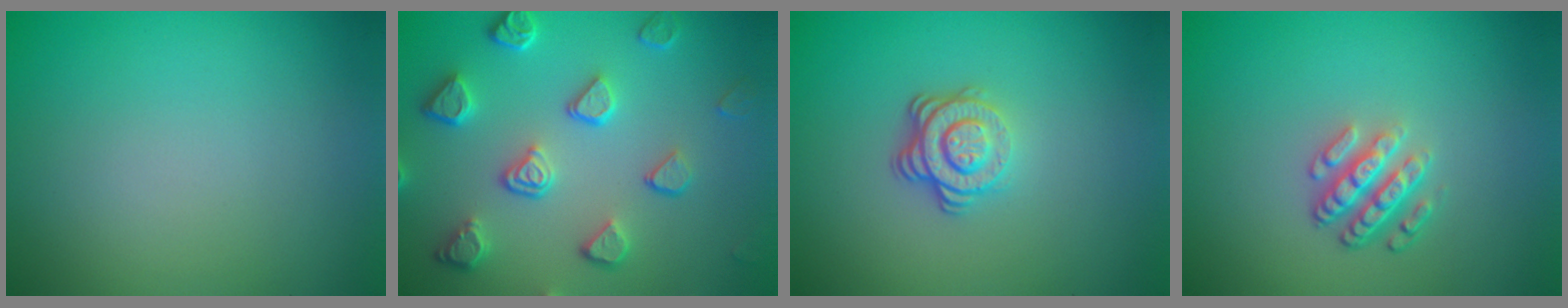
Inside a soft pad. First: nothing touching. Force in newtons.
{"total": 4.6, "press": 3.9, "slide": 2.4}
{"total": 3.7, "press": 2.5, "slide": 2.6}
{"total": 3.6, "press": 2.6, "slide": 2.5}